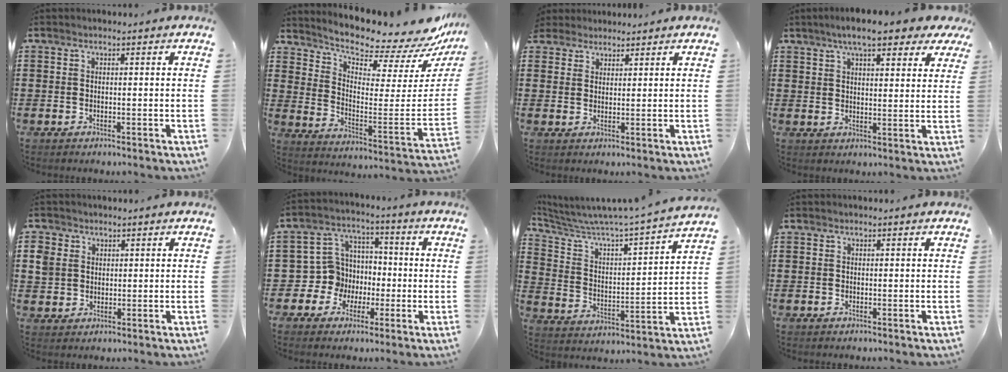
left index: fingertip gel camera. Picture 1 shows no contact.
{"total": 6.8, "force": [6.4, 0.7, 2.5], "torque": [-0.067, -0.074, 0.101]}
{"total": 2.2, "force": [2.0, 1.0, -0.3], "torque": [-0.002, 0.007, 0.038]}
{"total": 7.6, "force": [5.9, 1.7, 4.6], "torque": [-0.086, -0.006, 0.104]}
{"total": 3.3, "force": [1.1, 3.0, 0.7], "torque": [-0.029, 0.012, 0.019]}
{"total": 7.8, "force": [-1.1, 7.7, 1.1], "torque": [-0.075, -0.001, -0.020]}
{"total": 4.9, "force": [4.6, -0.2, 1.6], "torque": [-0.057, -0.054, 0.068]}
{"total": 0.0}